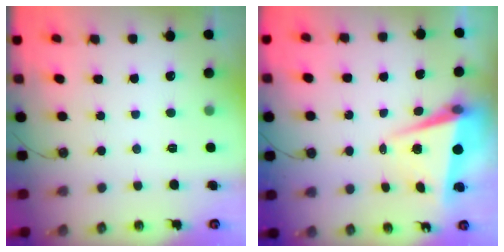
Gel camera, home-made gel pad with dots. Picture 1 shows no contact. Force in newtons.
{"total": 5.9, "press": 5.6, "slide": 2.0}